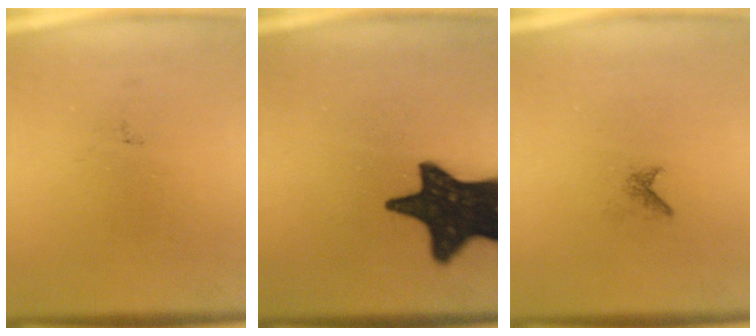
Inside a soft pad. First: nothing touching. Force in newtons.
{"total": 18.1}
{"total": 0.6}